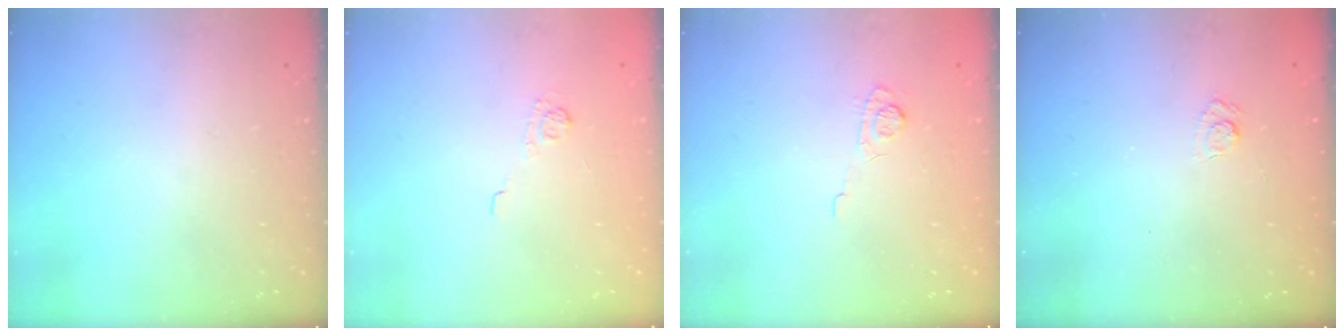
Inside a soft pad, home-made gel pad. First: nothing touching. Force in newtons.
{"total": 4.1, "press": 3.9, "slide": 1.3}
{"total": 6.8, "press": 6.7, "slide": 1.4}
{"total": 2.5, "press": 2.1, "slide": 1.3}